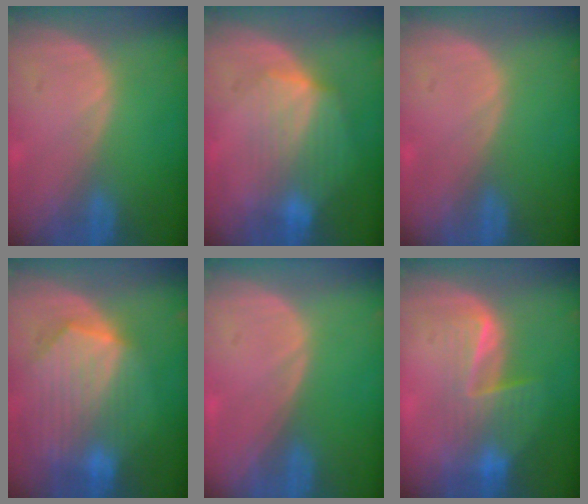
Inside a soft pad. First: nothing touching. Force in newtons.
{"total": 7.2, "press": 6.7, "slide": 2.6}
{"total": 0.0}
{"total": 10.4, "press": 9.1, "slide": 4.9}
{"total": 0.0}
{"total": 6.8, "press": 6.4, "slide": 2.3}